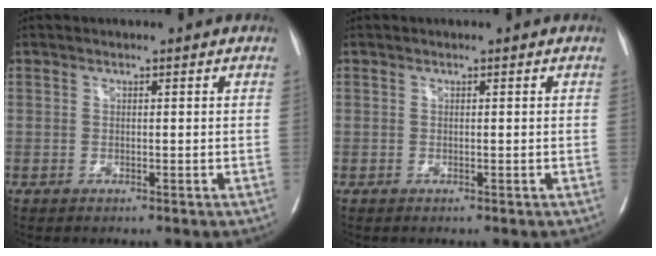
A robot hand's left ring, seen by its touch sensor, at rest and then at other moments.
{"total": 0.0}